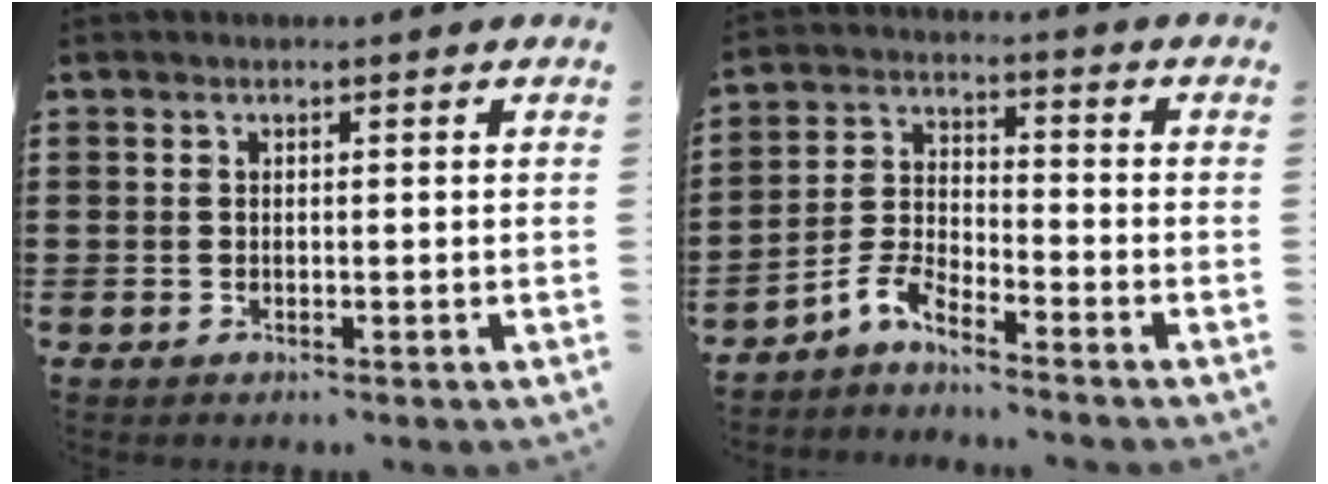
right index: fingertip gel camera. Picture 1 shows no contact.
{"total": 4.8, "force": [-4.5, 0.6, 1.5], "torque": [-0.052, -0.004, -0.098]}